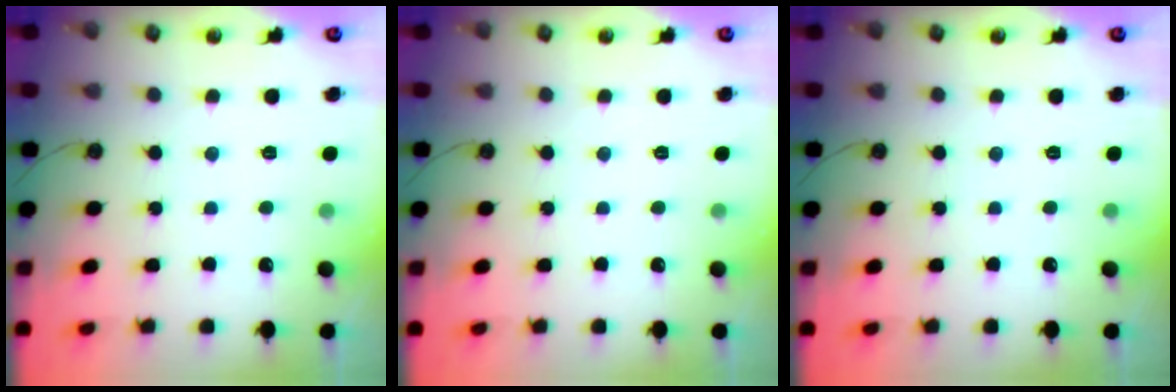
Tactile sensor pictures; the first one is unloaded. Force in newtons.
{"total": 0.0}
{"total": 0.0}